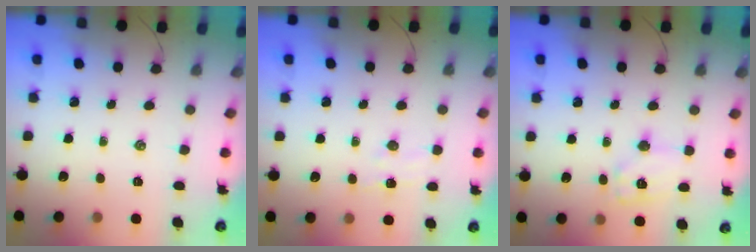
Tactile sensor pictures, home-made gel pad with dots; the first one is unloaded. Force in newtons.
{"total": 5.1, "press": 4.9, "slide": 1.0}
{"total": 9.7, "press": 9.7, "slide": 0.6}